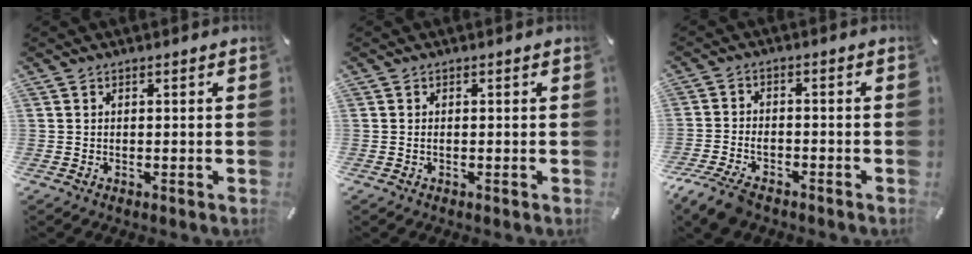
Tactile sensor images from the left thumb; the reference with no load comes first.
{"total": 0.8, "force": [-0.2, 0.3, 0.7], "torque": [-0.015, -0.001, -0.003]}
{"total": 5.9, "force": [-4.0, 3.1, 3.1], "torque": [-0.072, 0.014, -0.077]}